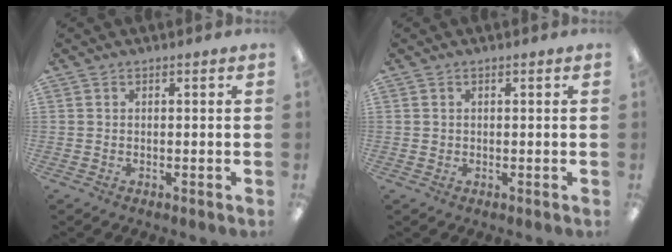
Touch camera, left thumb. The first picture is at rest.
{"total": 0.5, "force": [0.2, 0.5, 0.1], "torque": [-0.002, 0.003, 0.002]}